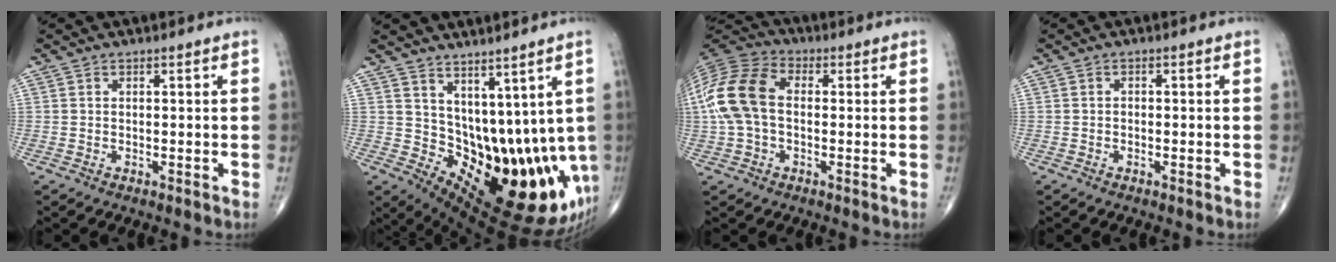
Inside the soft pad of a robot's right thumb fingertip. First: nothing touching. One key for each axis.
{"total": 20.4, "fx": 0.4, "fy": 10.7, "fz": 17.4, "tx": -0.202, "ty": -0.040, "tz": 0.036}
{"total": 14.3, "fx": 0.2, "fy": 9.3, "fz": 10.8, "tx": -0.236, "ty": 0.034, "tz": -0.005}
{"total": 0.6, "fx": -0.3, "fy": 0.5, "fz": 0.3, "tx": 0.000, "ty": 0.003, "tz": -0.010}